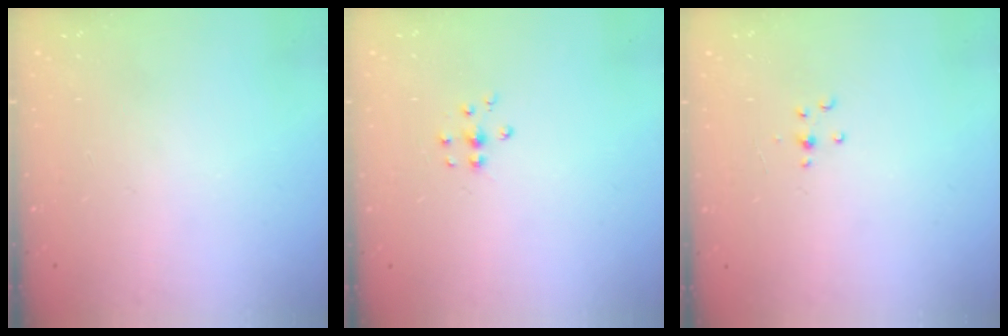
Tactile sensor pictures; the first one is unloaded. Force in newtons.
{"total": 5.4, "press": 5.3, "slide": 0.7}
{"total": 3.6, "press": 3.4, "slide": 1.0}